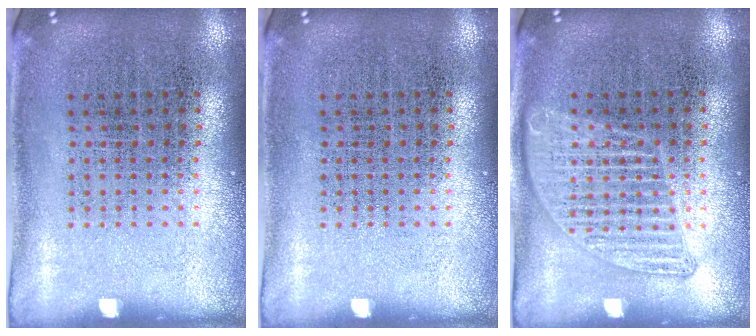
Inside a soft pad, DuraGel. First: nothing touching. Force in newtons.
{"total": 0.0}
{"total": 1.2, "press": 1.2, "slide": 0.1}